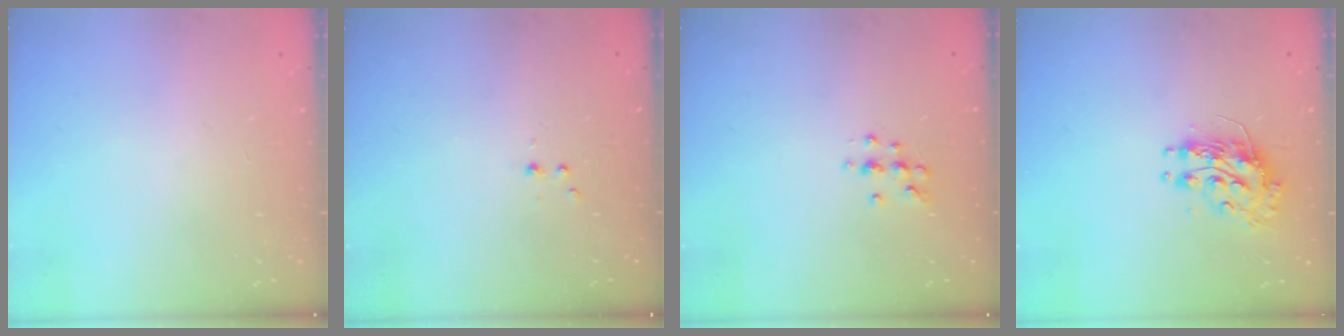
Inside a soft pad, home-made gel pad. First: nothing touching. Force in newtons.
{"total": 2.2, "press": 1.9, "slide": 1.2}
{"total": 7.3, "press": 7.2, "slide": 1.2}
{"total": 10.5, "press": 10.5, "slide": 0.3}